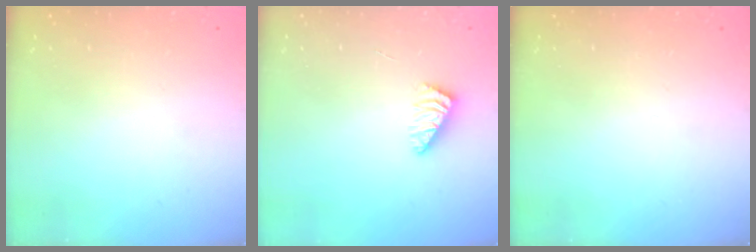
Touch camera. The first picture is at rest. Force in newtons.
{"total": 2.5, "press": 2.4, "slide": 0.4}
{"total": 0.0}